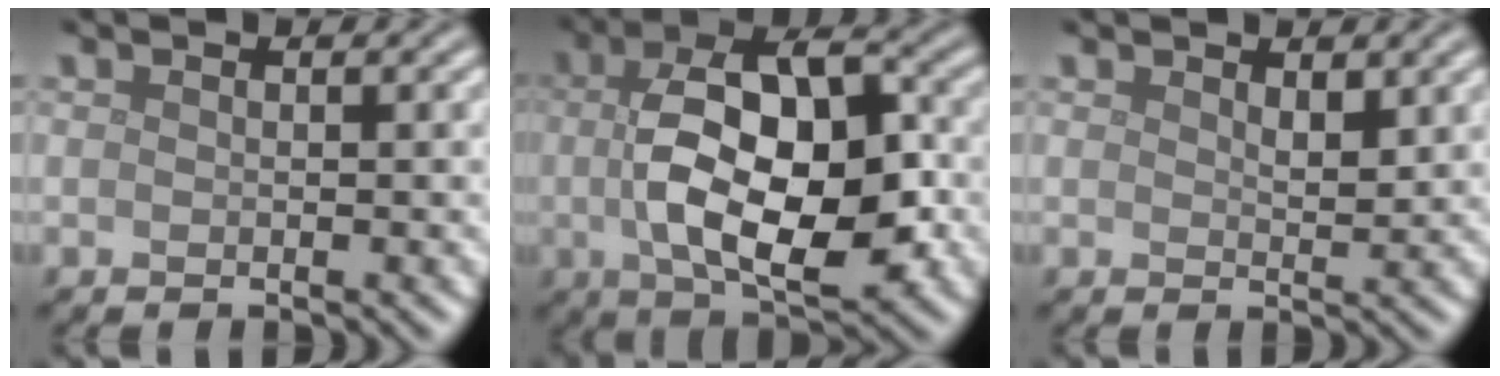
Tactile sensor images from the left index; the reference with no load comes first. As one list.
[{"total": 11.6, "force": [-0.7, 5.7, 10.1], "torque": [-0.162, -0.006, -0.008]}, {"total": 1.4, "force": [0.8, 0.6, 1.0], "torque": [-0.015, -0.005, 0.017]}]